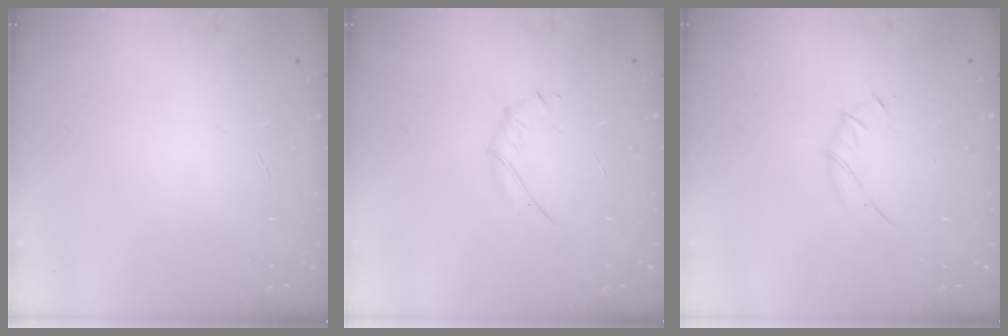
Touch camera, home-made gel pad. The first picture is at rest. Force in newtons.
{"total": 3.8, "press": 3.7, "slide": 1.1}
{"total": 3.8, "press": 3.7, "slide": 0.9}